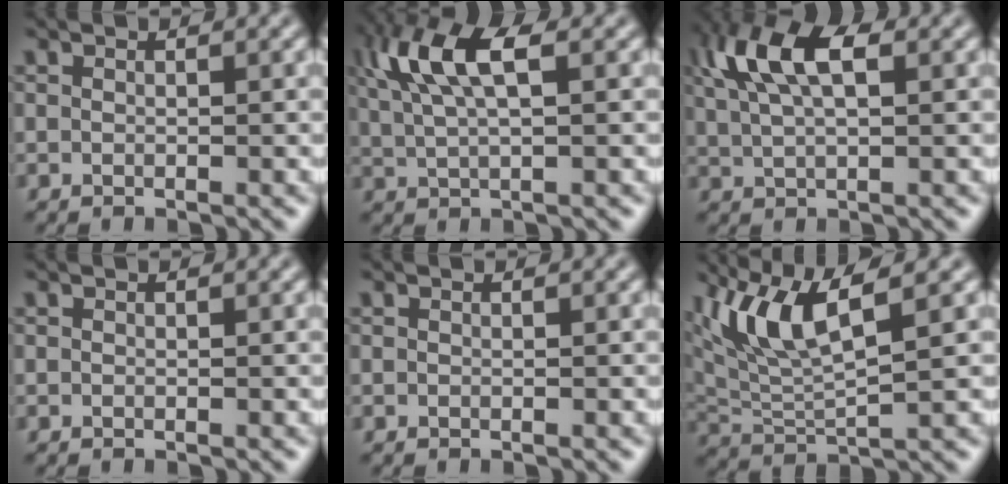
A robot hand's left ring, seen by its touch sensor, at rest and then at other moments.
{"total": 7.0, "force": [2.6, 2.7, 5.9], "torque": [-0.126, 0.016, 0.049]}
{"total": 7.5, "force": [3.0, 3.4, 5.9], "torque": [-0.125, 0.021, 0.049]}
{"total": 0.0}
{"total": 0.0}
{"total": 6.6, "force": [3.5, 1.6, 5.4], "torque": [-0.113, 0.000, 0.069]}